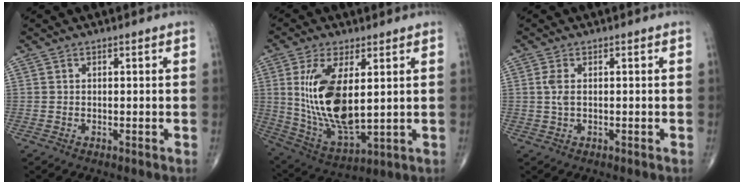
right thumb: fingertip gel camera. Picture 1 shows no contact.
{"total": 16.6, "force": [2.8, 7.3, 14.7], "torque": [-0.289, -0.024, 0.071]}
{"total": 2.3, "force": [0.3, 1.0, 2.0], "torque": [-0.056, 0.006, 0.006]}